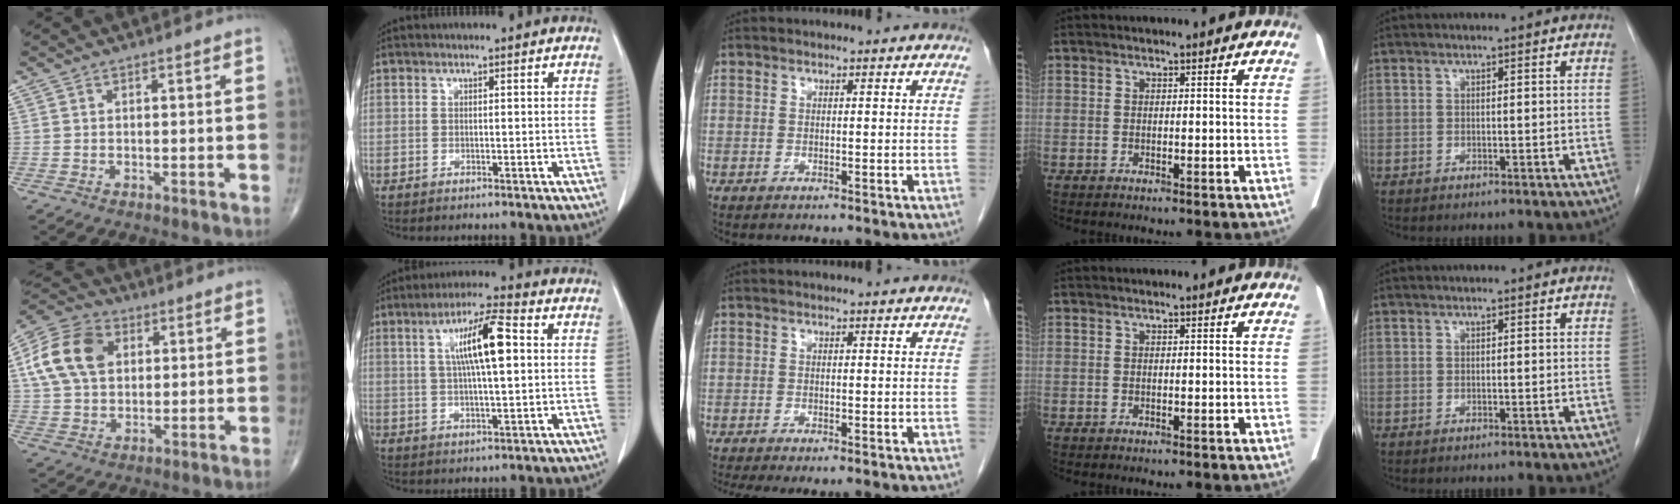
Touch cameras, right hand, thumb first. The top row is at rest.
{"thumb": {"total": 14.2, "force": [3.7, 10.1, 9.3], "torque": [-0.164, 0.010, 0.062]}, "index": {"total": 9.9, "force": [2.2, 1.6, 9.5], "torque": [-0.169, 0.016, 0.035]}, "middle": {"total": 4.5, "force": [-3.5, 0.8, 2.6], "torque": [-0.037, -0.012, -0.055]}}